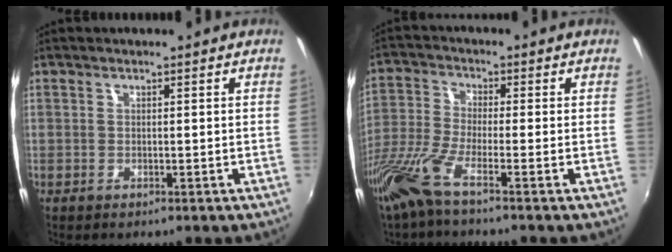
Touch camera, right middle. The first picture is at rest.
{"total": 7.9, "force": [-5.4, 0.4, 5.8], "torque": [-0.130, -0.020, -0.111]}